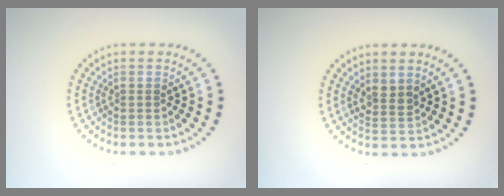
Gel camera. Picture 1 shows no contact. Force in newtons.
{"total": 1.5, "press": 1.2, "slide": 0.9}